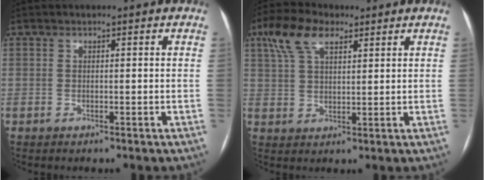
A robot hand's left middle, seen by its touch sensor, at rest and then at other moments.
{"total": 7.6, "force": [4.3, 3.3, 5.2], "torque": [-0.116, 0.027, 0.083]}